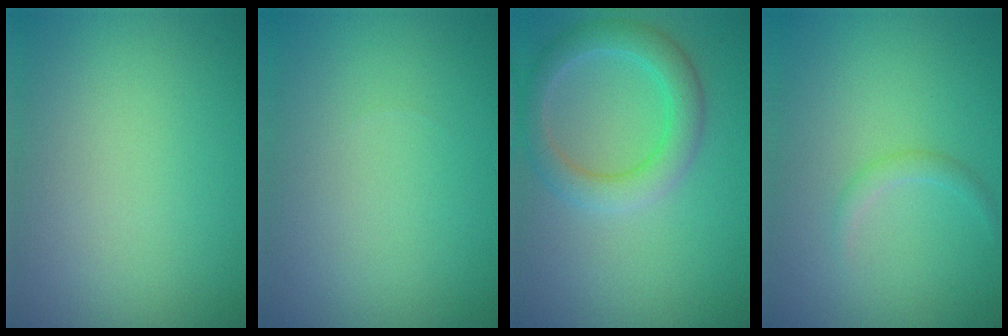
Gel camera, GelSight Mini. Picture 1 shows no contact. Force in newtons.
{"total": 0.0}
{"total": 4.0, "press": 3.9, "slide": 0.4}
{"total": 1.0, "press": 1.0, "slide": 0.1}